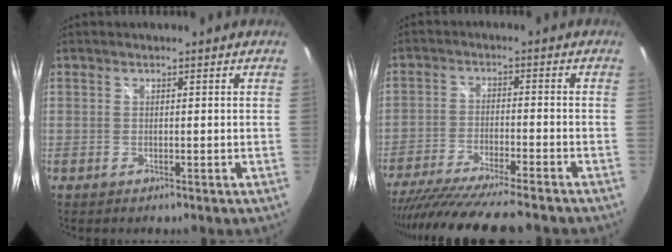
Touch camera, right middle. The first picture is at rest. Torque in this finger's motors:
{"motor_torque": [1.09, -1.05, 0.32, 0.09]}